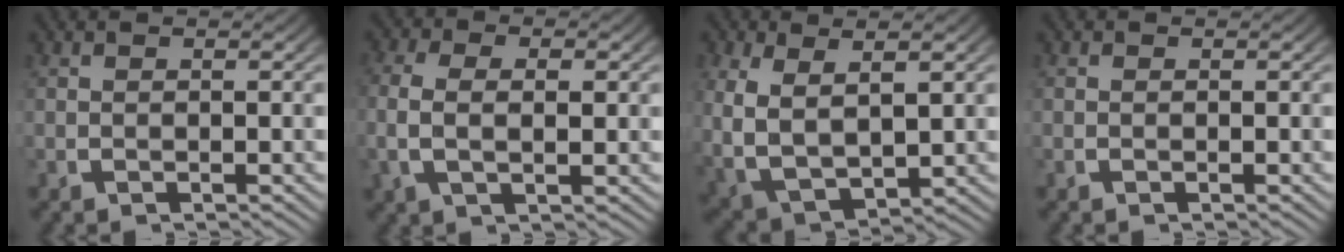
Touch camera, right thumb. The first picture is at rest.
{"total": 2.5, "force": [-1.2, 1.2, 1.9], "torque": [-0.071, -0.021, -0.010]}
{"total": 9.2, "force": [-0.2, 7.2, 5.7], "torque": [-0.162, -0.047, 0.013]}
{"total": 0.0}